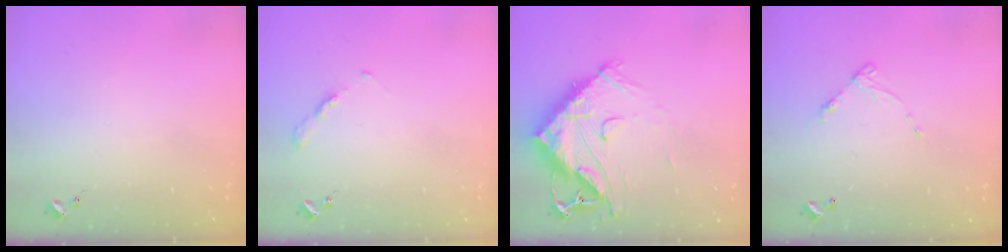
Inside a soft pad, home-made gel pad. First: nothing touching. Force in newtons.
{"total": 3.2, "press": 3.2, "slide": 0.4}
{"total": 18.8, "press": 18.7, "slide": 1.7}
{"total": 5.9, "press": 5.9, "slide": 0.4}